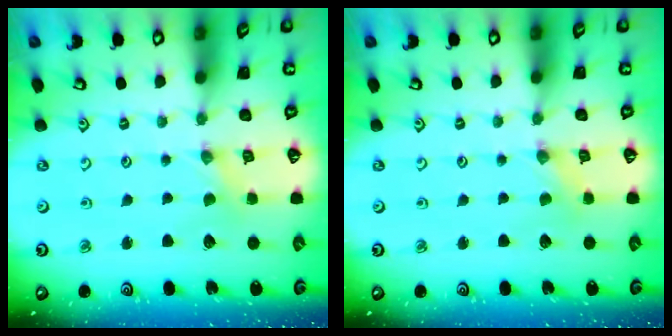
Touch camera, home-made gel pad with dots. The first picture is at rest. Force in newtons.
{"total": 0.0}